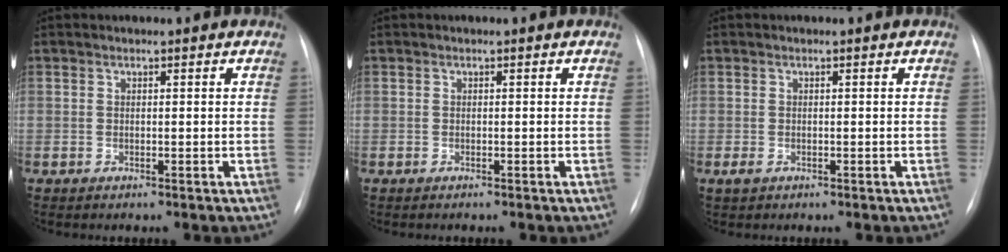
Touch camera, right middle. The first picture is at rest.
{"total": 0.0}
{"total": 0.9, "force": [-0.4, 0.6, 0.6], "torque": [-0.011, -0.001, -0.002]}